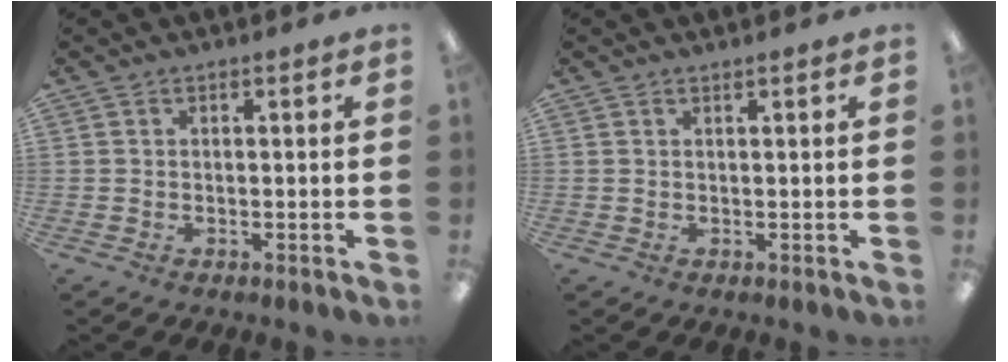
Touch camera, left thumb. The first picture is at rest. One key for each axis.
{"total": 0.5, "fx": 0.5, "fy": 0.0, "fz": 0.1, "tx": -0.002, "ty": 0.001, "tz": 0.010}